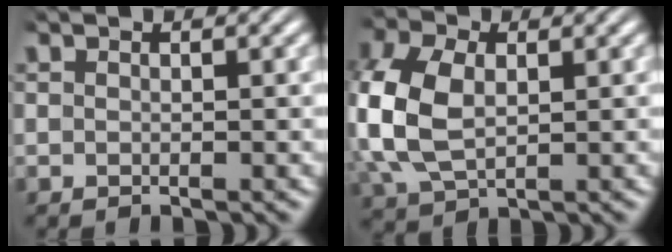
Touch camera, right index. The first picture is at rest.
{"total": 7.7, "force": [0.3, 5.9, 4.9], "torque": [-0.150, -0.022, 0.021]}